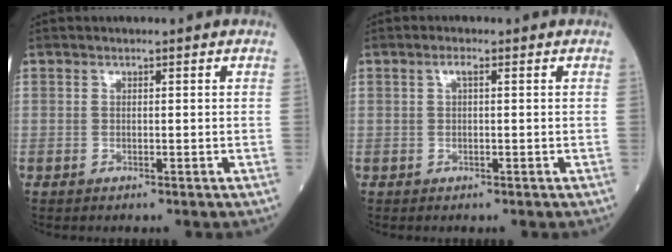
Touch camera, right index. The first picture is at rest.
{"total": 1.1, "force": [0.4, 0.2, 1.0], "torque": [-0.019, 0.004, 0.005]}